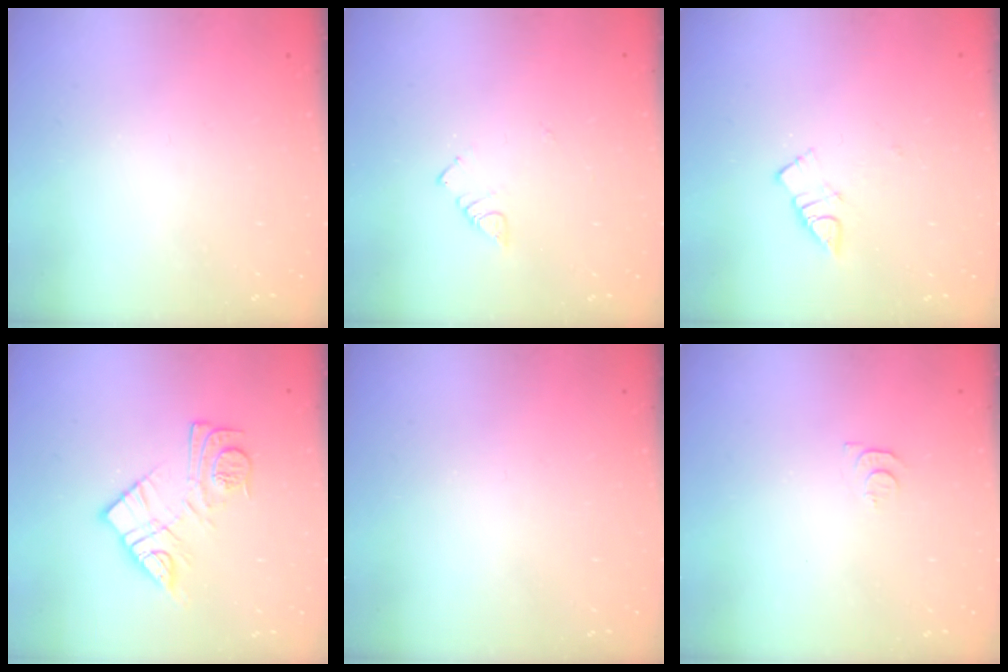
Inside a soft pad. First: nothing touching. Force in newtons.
{"total": 3.0, "press": 2.9, "slide": 0.4}
{"total": 4.8, "press": 4.7, "slide": 0.8}
{"total": 12.0, "press": 12.0, "slide": 0.9}
{"total": 0.0}
{"total": 3.7, "press": 3.6, "slide": 0.4}